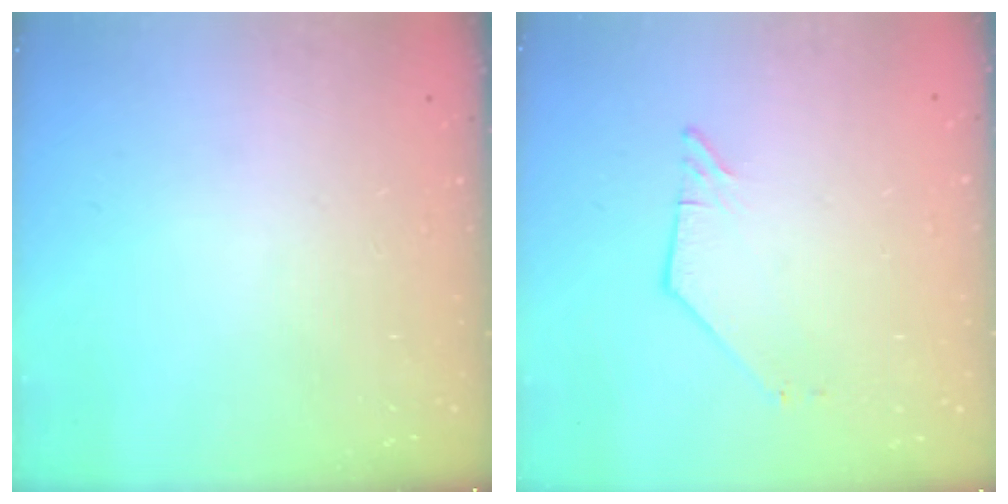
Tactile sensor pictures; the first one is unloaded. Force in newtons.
{"total": 2.7, "press": 2.7, "slide": 0.4}